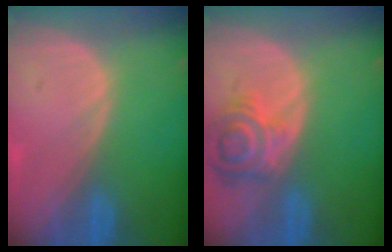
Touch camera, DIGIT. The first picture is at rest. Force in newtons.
{"total": 7.2, "press": 6.6, "slide": 2.8}